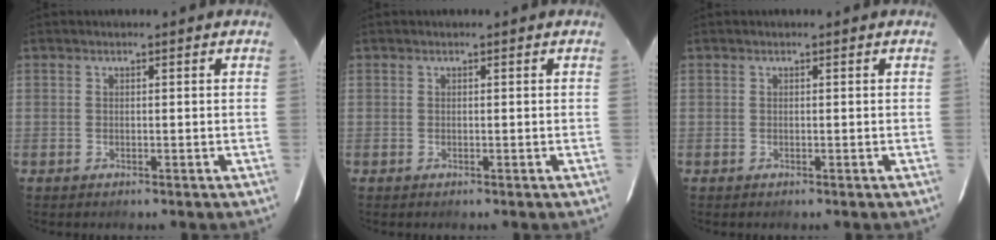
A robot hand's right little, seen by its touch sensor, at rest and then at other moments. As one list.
[{"total": 0.0}, {"total": 0.0}]